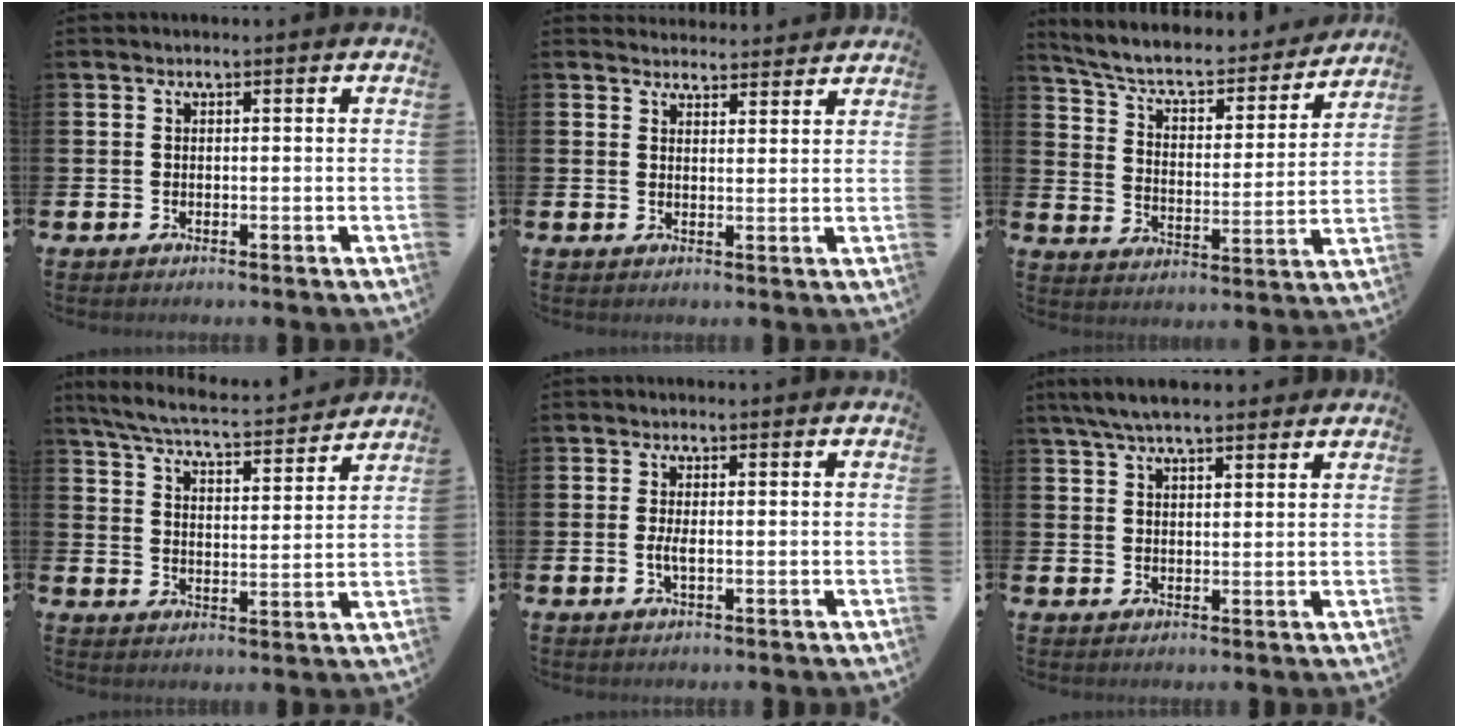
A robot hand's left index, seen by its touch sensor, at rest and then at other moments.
{"total": 3.2, "force": [3.2, 0.6, -0.3], "torque": [0.009, -0.021, 0.056]}
{"total": 6.7, "force": [5.9, 2.0, 2.5], "torque": [-0.083, -0.044, 0.096]}
{"total": 6.1, "force": [5.8, 0.6, 1.7], "torque": [-0.060, -0.045, 0.098]}
{"total": 1.7, "force": [-0.2, 0.6, 1.6], "torque": [-0.027, 0.000, -0.006]}
{"total": 5.6, "force": [5.0, 1.2, 2.3], "torque": [-0.053, -0.011, 0.092]}